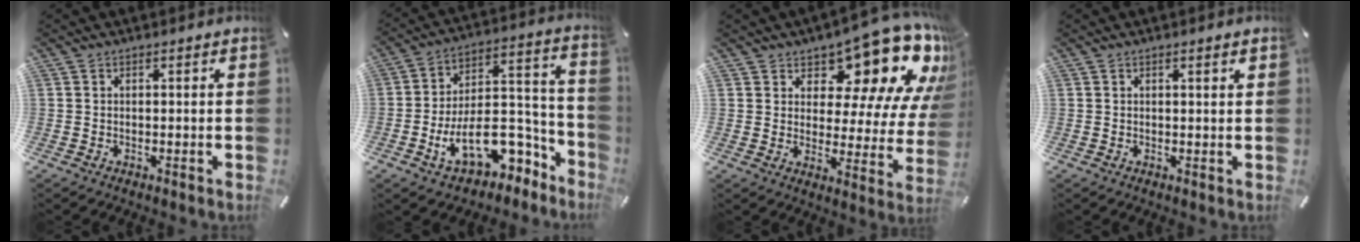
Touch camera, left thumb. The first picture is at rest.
{"total": 16.2, "force": [-6.2, 10.3, 10.9], "torque": [-0.159, 0.010, -0.093]}
{"total": 17.3, "force": [12.4, 7.9, 9.2], "torque": [-0.113, -0.112, 0.205]}
{"total": 1.3, "force": [0.5, 0.0, 1.2], "torque": [-0.024, 0.000, 0.008]}